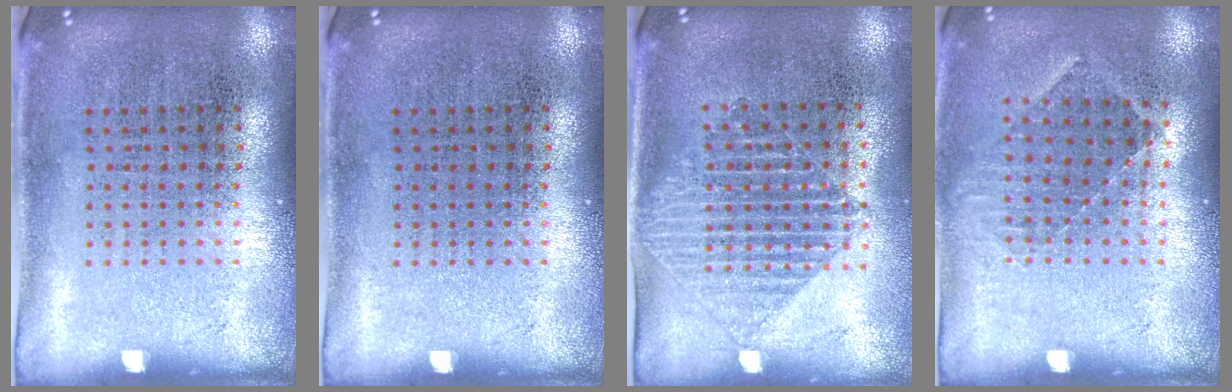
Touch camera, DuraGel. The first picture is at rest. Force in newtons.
{"total": 0.0}
{"total": 1.4, "press": 1.2, "slide": 0.6}
{"total": 0.8, "press": 0.8, "slide": 0.3}